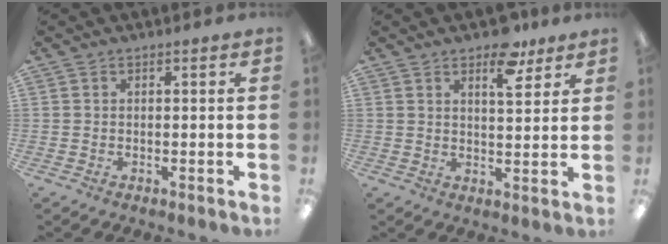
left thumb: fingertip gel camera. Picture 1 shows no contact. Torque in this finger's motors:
{"motor_torque": [-0.17, 0.12, -0.02, -0.18, 0.09]}